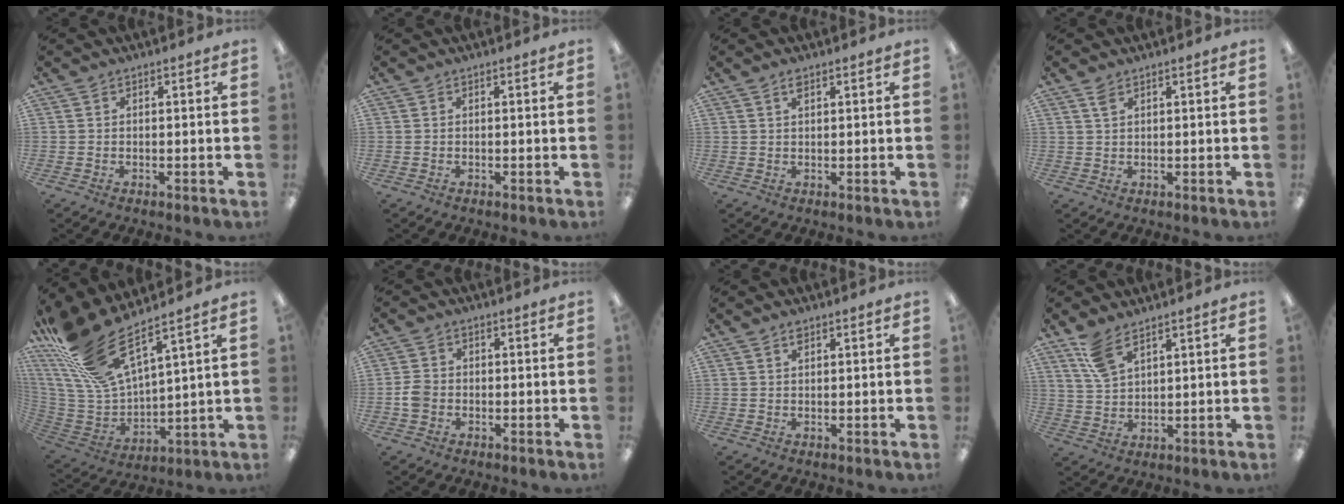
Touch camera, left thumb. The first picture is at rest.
{"total": 0.0}
{"total": 2.0, "force": [1.4, 0.7, 1.2], "torque": [-0.021, -0.001, 0.023]}
{"total": 2.0, "force": [1.5, 0.8, 1.1], "torque": [-0.018, -0.003, 0.025]}
{"total": 19.2, "force": [14.7, 4.8, 11.5], "torque": [-0.260, -0.107, 0.258]}
{"total": 3.5, "force": [-0.8, 2.9, 1.8], "torque": [-0.030, 0.008, -0.015]}
{"total": 1.6, "force": [1.1, 0.7, 1.0], "torque": [-0.015, -0.003, 0.019]}
{"total": 6.8, "force": [5.0, 2.8, 3.7], "torque": [-0.086, -0.014, 0.096]}